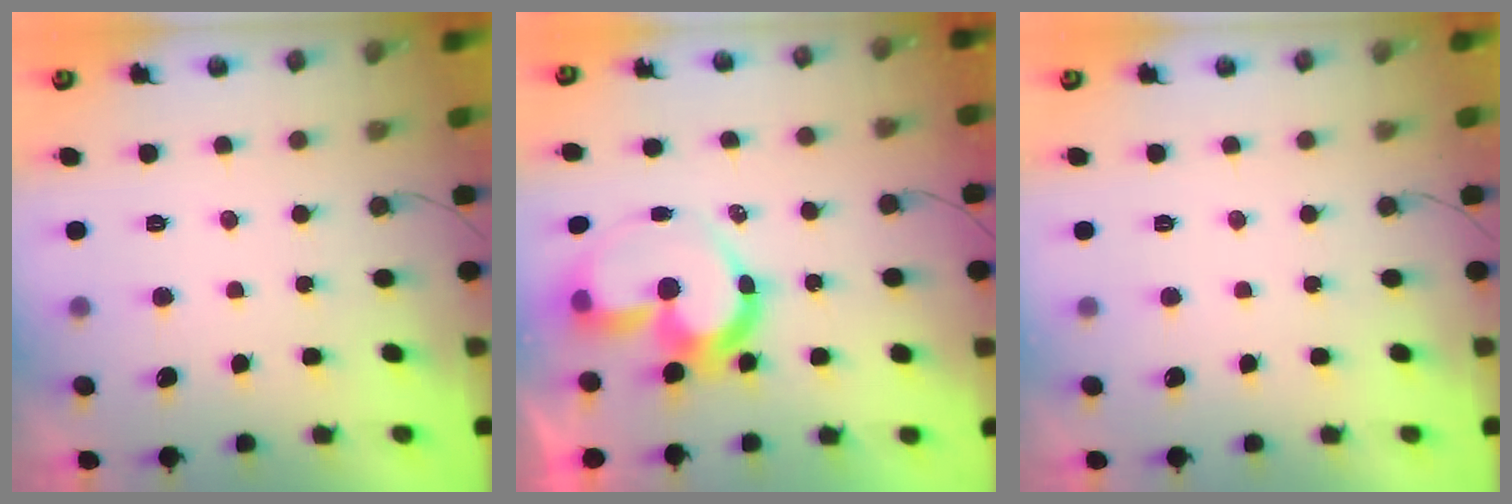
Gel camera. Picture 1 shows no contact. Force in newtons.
{"total": 12.6, "press": 12.3, "slide": 2.5}
{"total": 0.0}